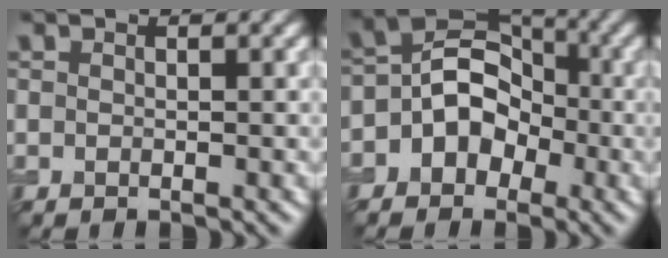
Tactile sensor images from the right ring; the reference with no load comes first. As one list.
[{"total": 6.0, "force": [-1.5, 4.6, 3.4], "torque": [-0.020, 0.014, -0.042]}]